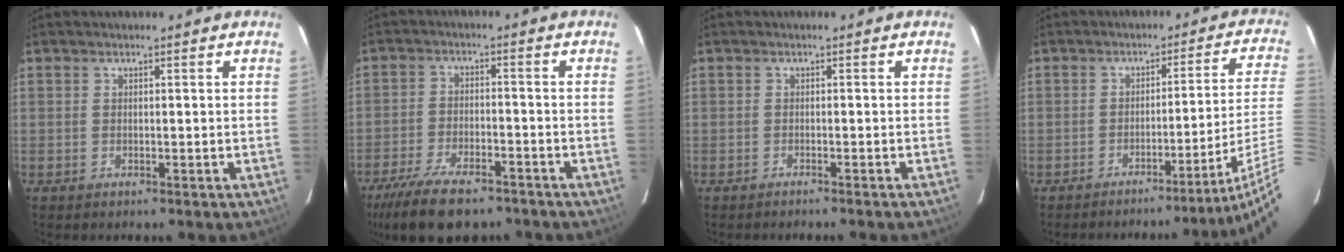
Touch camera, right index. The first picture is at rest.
{"total": 14.7, "force": [-11.1, 5.4, 7.9], "torque": [-0.177, -0.029, -0.185]}
{"total": 1.1, "force": [-0.9, -0.3, 0.4], "torque": [-0.007, -0.004, -0.013]}
{"total": 12.1, "force": [-8.0, -2.7, 8.6], "torque": [-0.099, -0.013, -0.100]}